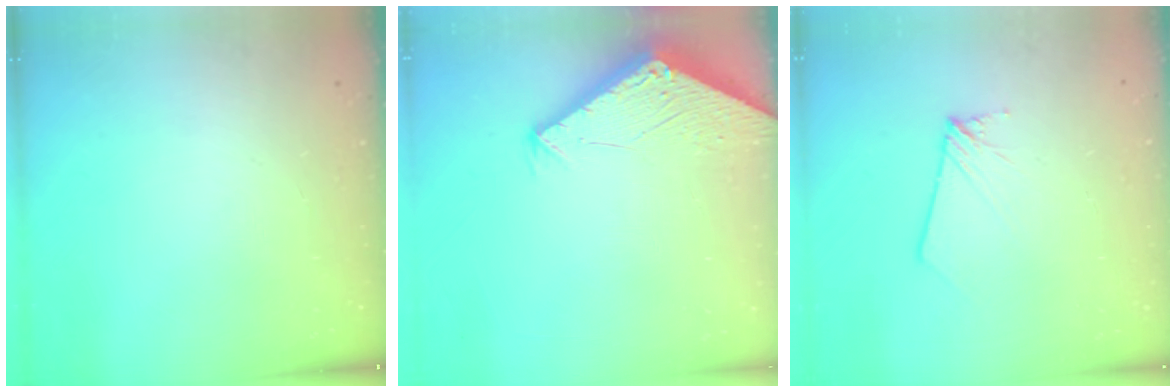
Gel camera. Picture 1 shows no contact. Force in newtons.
{"total": 2.9, "press": 2.9, "slide": 0.1}
{"total": 2.6, "press": 2.6, "slide": 0.2}